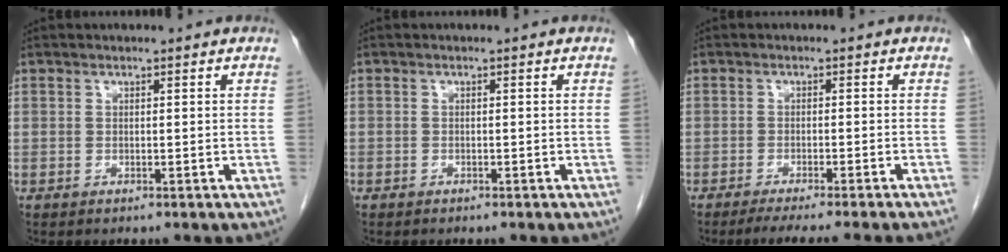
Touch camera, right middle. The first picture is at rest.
{"total": 0.6, "force": [-0.4, 0.4, 0.1], "torque": [-0.008, 0.002, -0.009]}
{"total": 8.0, "force": [-6.7, -1.3, 4.1], "torque": [-0.034, -0.016, -0.097]}